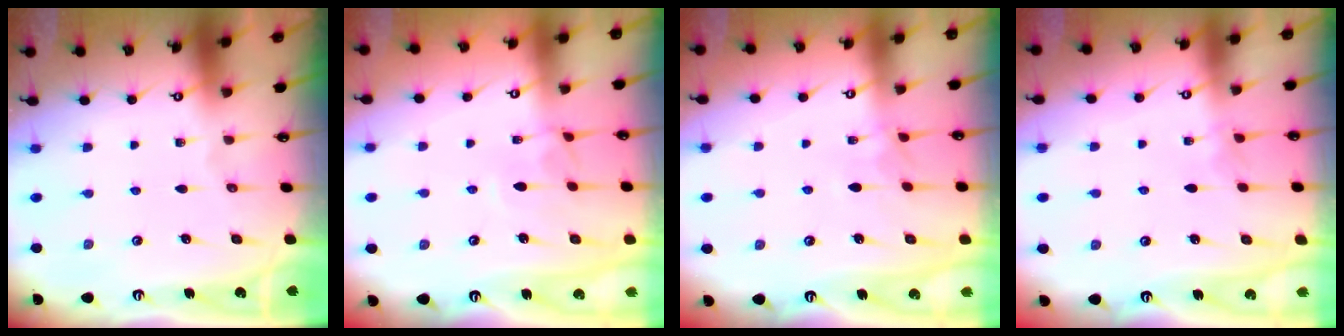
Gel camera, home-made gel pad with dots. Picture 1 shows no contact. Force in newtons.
{"total": 3.6, "press": 3.6, "slide": 0.2}
{"total": 1.4, "press": 1.3, "slide": 0.5}
{"total": 2.7, "press": 2.7, "slide": 0.3}